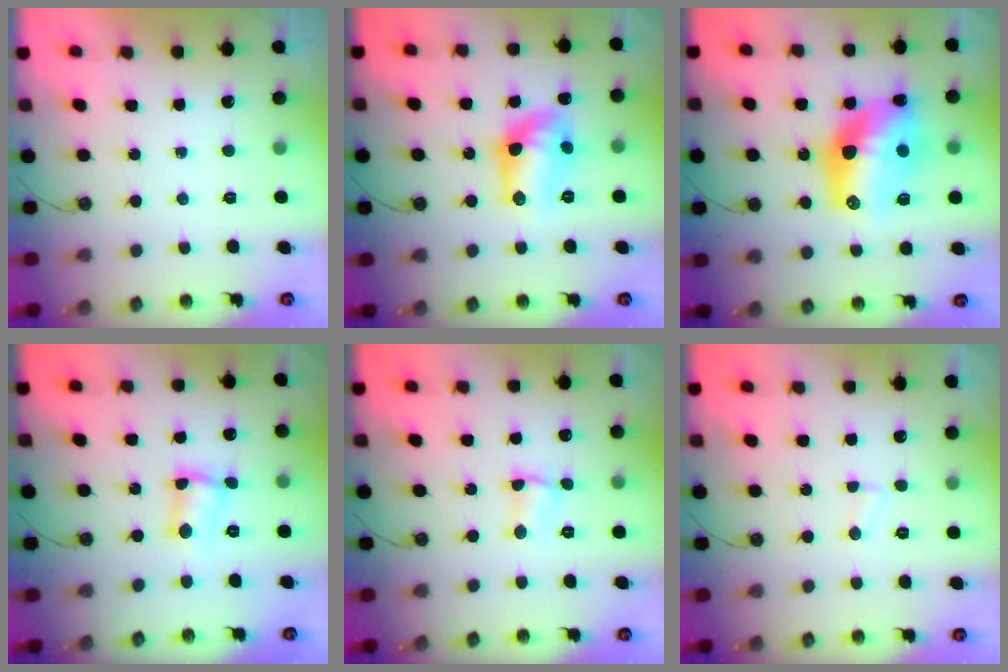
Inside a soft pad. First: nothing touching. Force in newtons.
{"total": 13.5, "press": 13.1, "slide": 3.3}
{"total": 17.4, "press": 16.9, "slide": 4.1}
{"total": 4.5, "press": 4.2, "slide": 1.6}
{"total": 3.4, "press": 3.3, "slide": 0.4}
{"total": 2.3, "press": 2.3, "slide": 0.2}